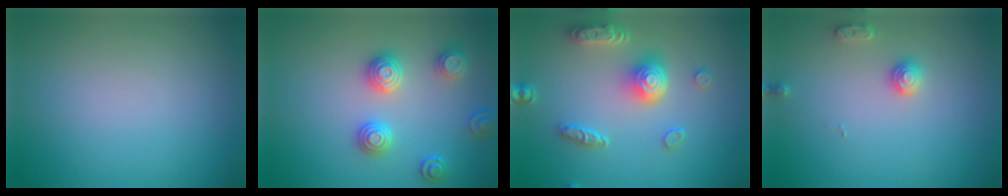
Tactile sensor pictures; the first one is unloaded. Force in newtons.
{"total": 3.3, "press": 3.3, "slide": 0.3}
{"total": 5.2, "press": 4.0, "slide": 3.2}
{"total": 1.7, "press": 1.7, "slide": 0.3}